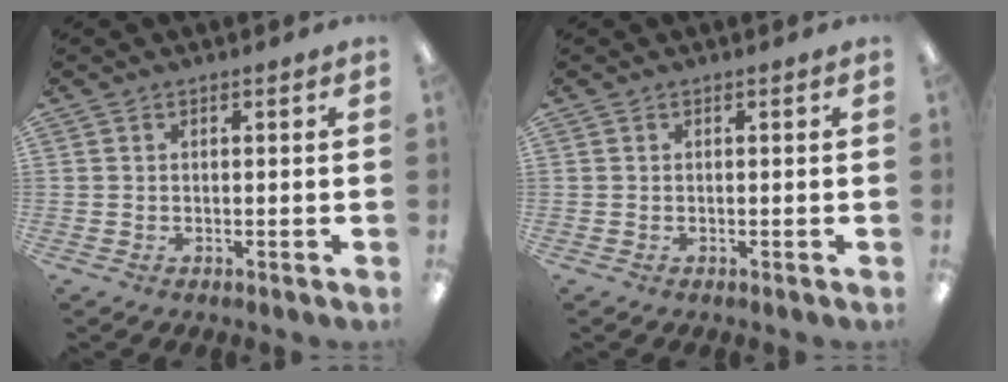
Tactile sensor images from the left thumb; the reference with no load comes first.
{"total": 0.0}